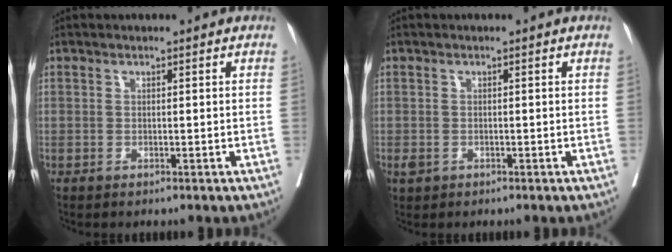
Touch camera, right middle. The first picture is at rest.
{"total": 1.3, "force": [-0.5, 1.0, 0.5], "torque": [-0.011, 0.002, -0.004]}